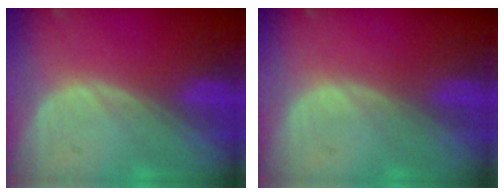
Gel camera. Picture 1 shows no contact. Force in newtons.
{"total": 0.0}